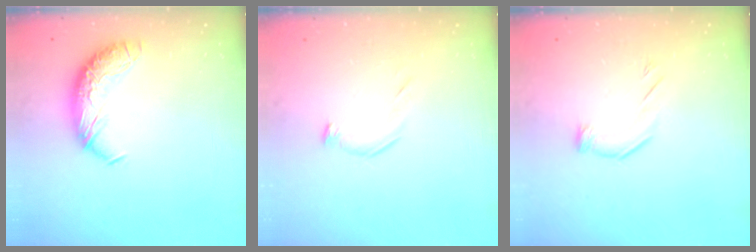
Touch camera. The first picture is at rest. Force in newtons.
{"total": 4.4, "press": 4.3, "slide": 0.8}
{"total": 4.1, "press": 4.1, "slide": 0.7}